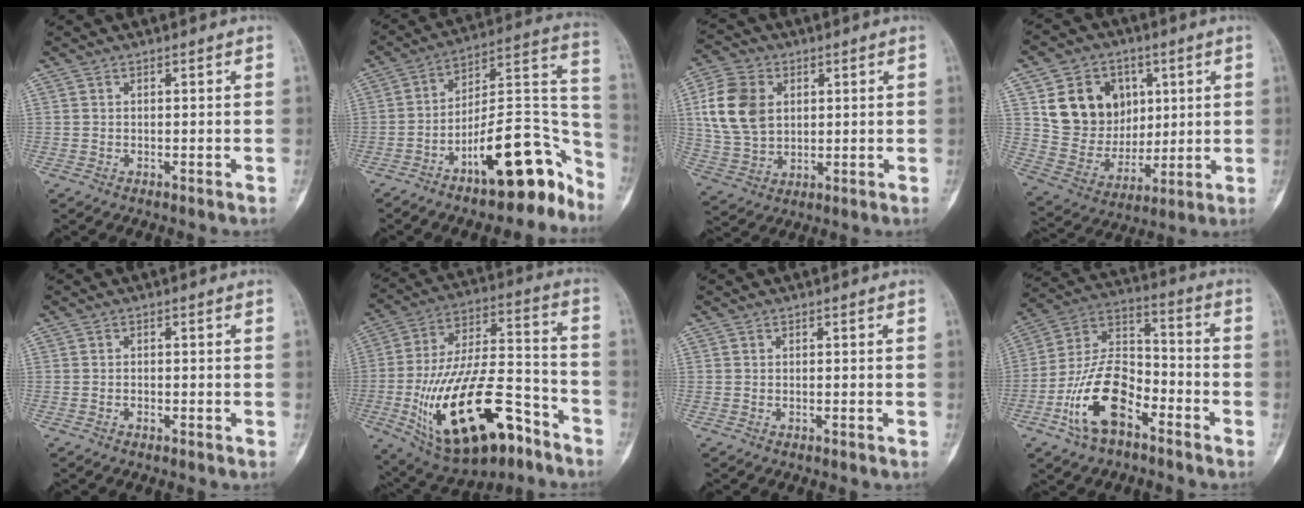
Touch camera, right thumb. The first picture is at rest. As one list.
[{"total": 18.9, "force": [-11.4, 6.8, 13.5], "torque": [-0.145, 0.120, -0.181]}, {"total": 12.7, "force": [2.8, 9.3, 8.2], "torque": [-0.150, -0.002, 0.058]}, {"total": 16.1, "force": [5.0, 13.3, 7.5], "torque": [-0.084, -0.012, 0.106]}, {"total": 0.7, "force": [-0.4, 0.4, 0.4], "torque": [-0.007, 0.006, -0.008]}, {"total": 27.1, "force": [-12.1, 12.3, 20.9], "torque": [-0.390, 0.063, -0.188]}, {"total": 0.0}, {"total": 15.7, "force": [-7.6, 8.3, 11.0], "torque": [-0.195, 0.061, -0.149]}]